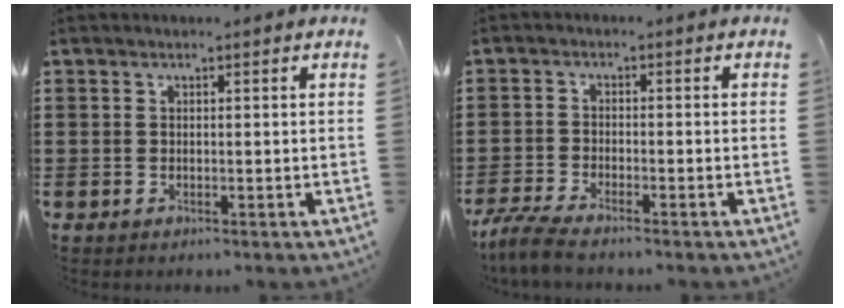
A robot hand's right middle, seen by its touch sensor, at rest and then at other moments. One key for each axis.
{"total": 3.9, "fx": -3.6, "fy": 0.0, "fz": 1.6, "tx": -0.050, "ty": -0.014, "tz": -0.074}